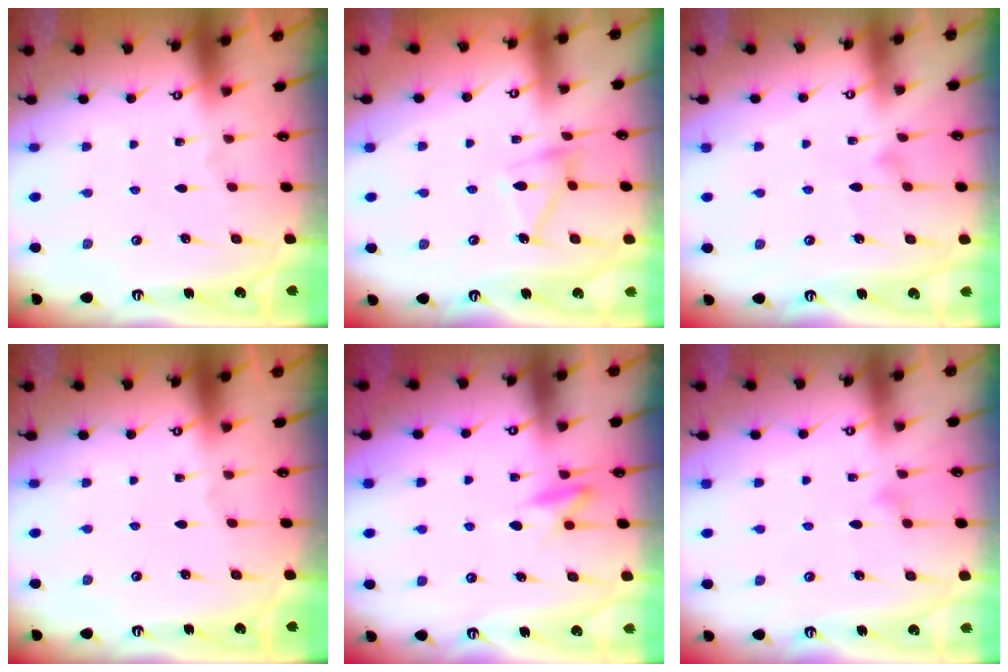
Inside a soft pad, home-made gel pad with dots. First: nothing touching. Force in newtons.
{"total": 11.5, "press": 11.5, "slide": 0.7}
{"total": 6.4, "press": 6.4, "slide": 0.4}
{"total": 0.0}
{"total": 9.1, "press": 9.0, "slide": 1.4}
{"total": 7.3, "press": 7.2, "slide": 0.7}